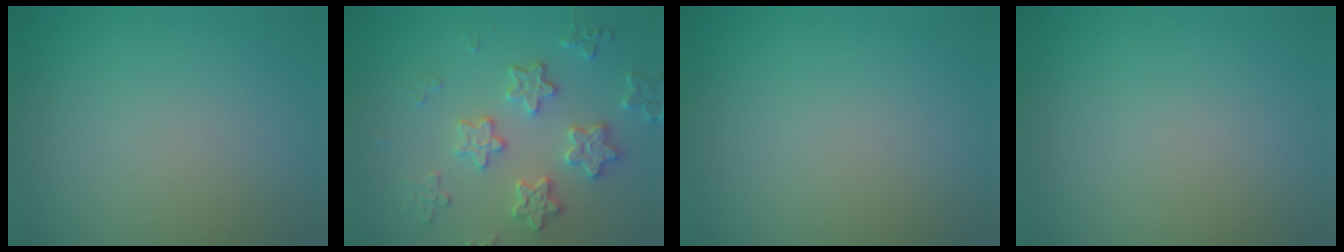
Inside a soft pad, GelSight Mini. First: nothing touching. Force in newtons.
{"total": 3.7, "press": 3.7, "slide": 0.3}
{"total": 0.0}
{"total": 0.0}